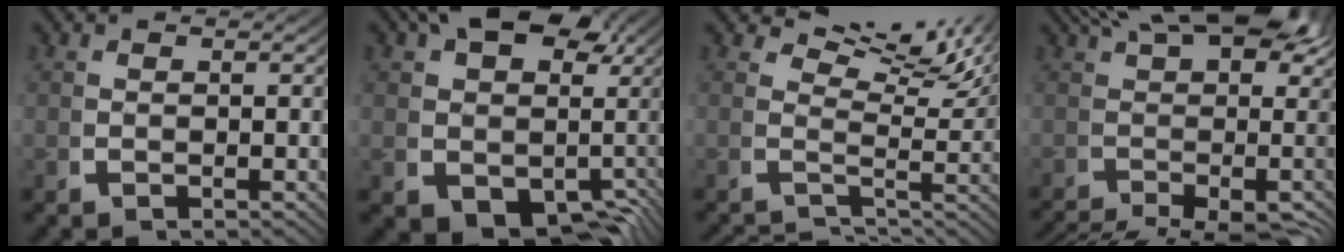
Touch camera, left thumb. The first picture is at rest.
{"total": 16.3, "force": [-0.7, 12.3, 10.7], "torque": [-0.183, -0.061, 0.014]}
{"total": 4.5, "force": [0.6, 2.6, 3.6], "torque": [-0.018, -0.001, 0.009]}
{"total": 14.7, "force": [-1.2, 8.6, 11.8], "torque": [-0.151, -0.029, -0.009]}